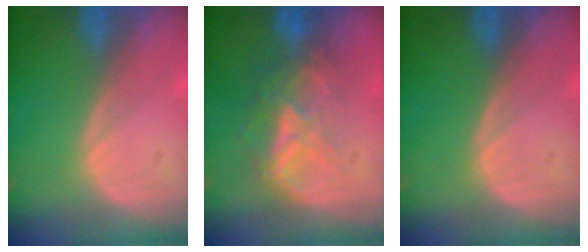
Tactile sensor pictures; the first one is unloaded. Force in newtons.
{"total": 6.5, "press": 6.2, "slide": 1.9}
{"total": 0.0}